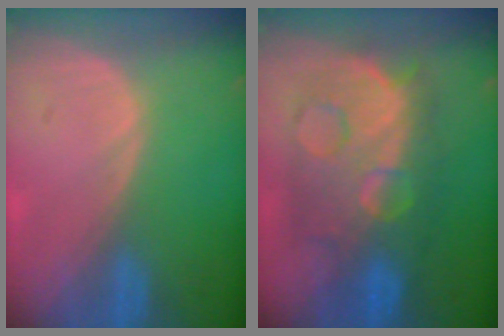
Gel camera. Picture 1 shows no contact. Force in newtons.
{"total": 11.7, "press": 11.6, "slide": 1.1}